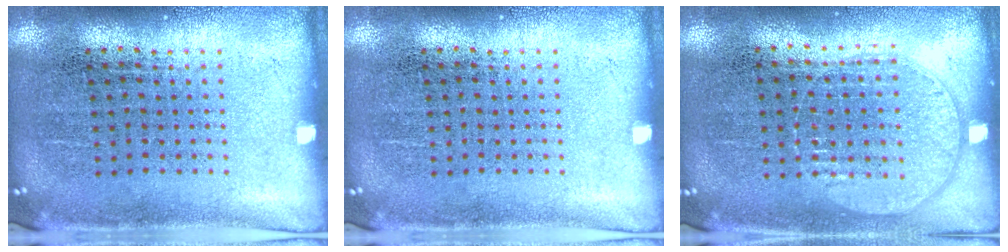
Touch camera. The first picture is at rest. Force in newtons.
{"total": 0.0}
{"total": 1.0, "press": 0.9, "slide": 0.4}